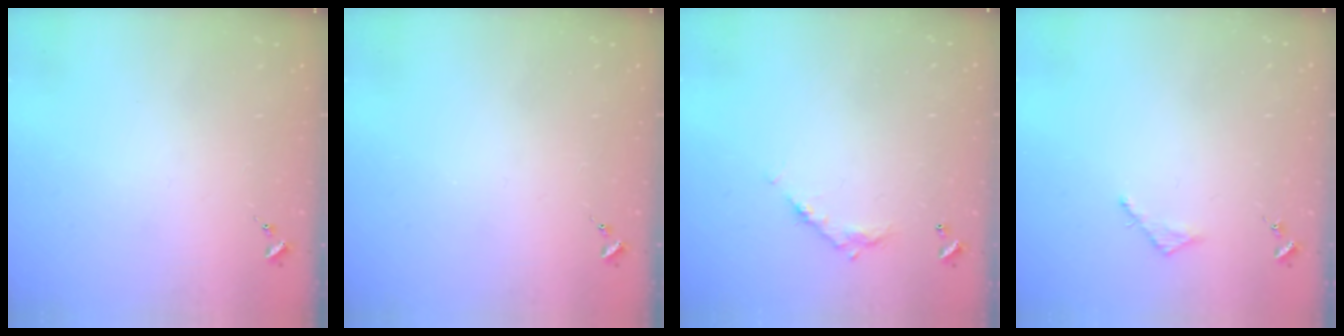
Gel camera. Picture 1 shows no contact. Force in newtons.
{"total": 0.0}
{"total": 8.4, "press": 8.4, "slide": 0.4}
{"total": 2.5, "press": 2.5, "slide": 0.2}